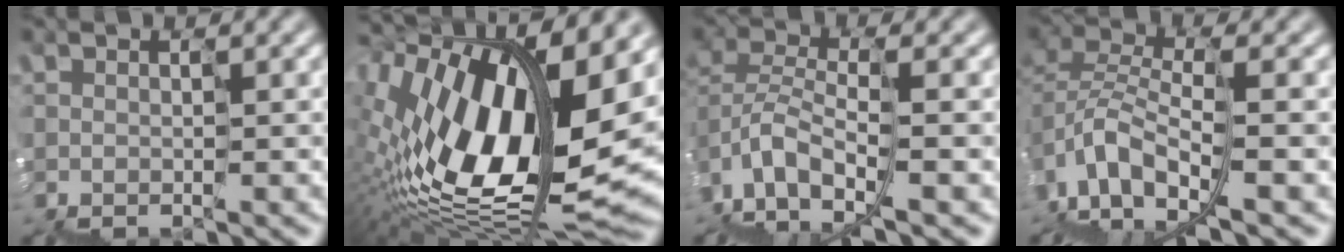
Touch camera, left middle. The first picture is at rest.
{"total": 16.0, "force": [3.9, 7.3, 13.7], "torque": [-0.241, 0.033, 0.064]}
{"total": 5.0, "force": [-1.4, 3.1, 3.6], "torque": [-0.072, 0.016, -0.029]}
{"total": 5.7, "force": [-2.5, 2.7, 4.4], "torque": [-0.089, 0.020, -0.053]}